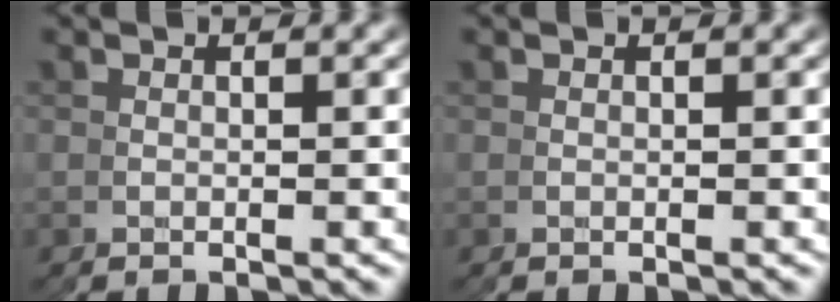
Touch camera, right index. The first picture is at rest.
{"total": 0.0}